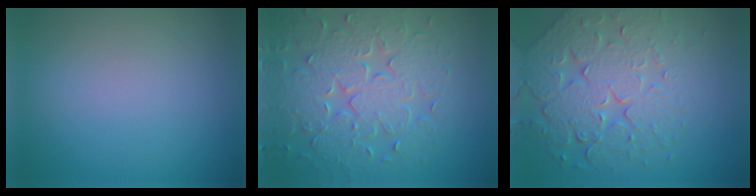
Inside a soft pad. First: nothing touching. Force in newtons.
{"total": 8.0, "press": 6.2, "slide": 5.0}
{"total": 7.8, "press": 5.7, "slide": 5.3}